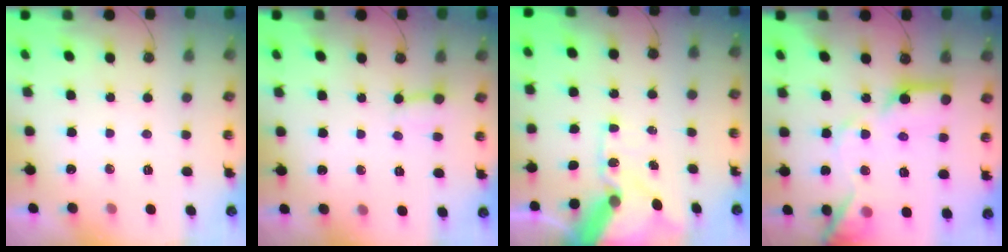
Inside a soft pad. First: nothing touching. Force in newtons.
{"total": 3.0, "press": 2.9, "slide": 0.3}
{"total": 15.0, "press": 14.8, "slide": 2.4}
{"total": 16.2, "press": 16.1, "slide": 1.7}